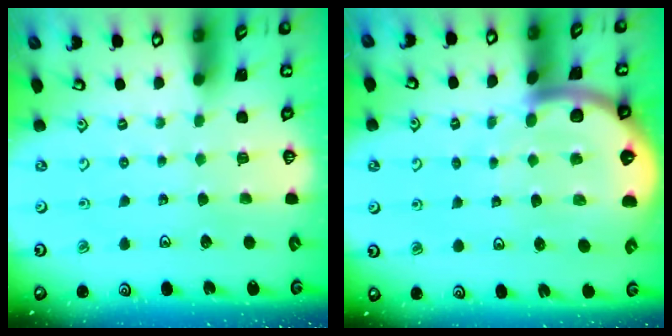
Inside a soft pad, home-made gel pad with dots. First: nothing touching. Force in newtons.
{"total": 8.1, "press": 8.0, "slide": 1.0}